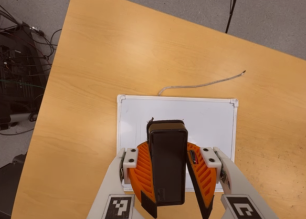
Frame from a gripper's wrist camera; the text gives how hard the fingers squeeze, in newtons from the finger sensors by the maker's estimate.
{"total": 9.1, "left": 9.2, "right": 8.9}